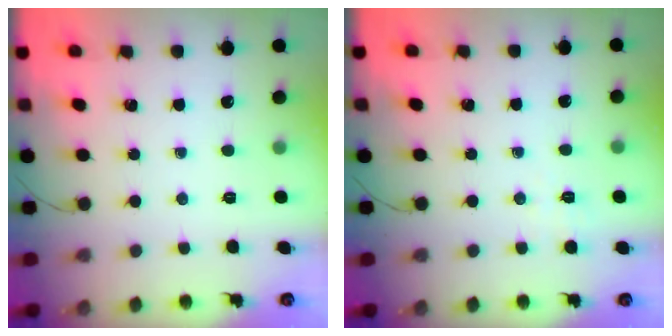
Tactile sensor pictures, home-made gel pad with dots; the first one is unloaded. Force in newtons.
{"total": 1.4, "press": 0.5, "slide": 1.3}